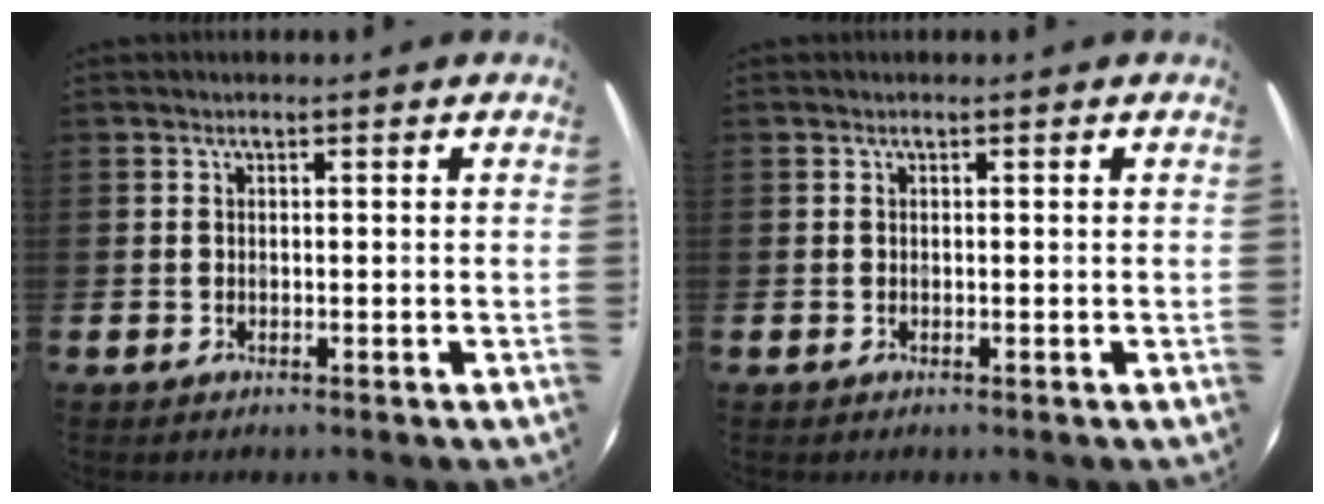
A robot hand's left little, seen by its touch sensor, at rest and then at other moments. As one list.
[{"total": 0.0}]